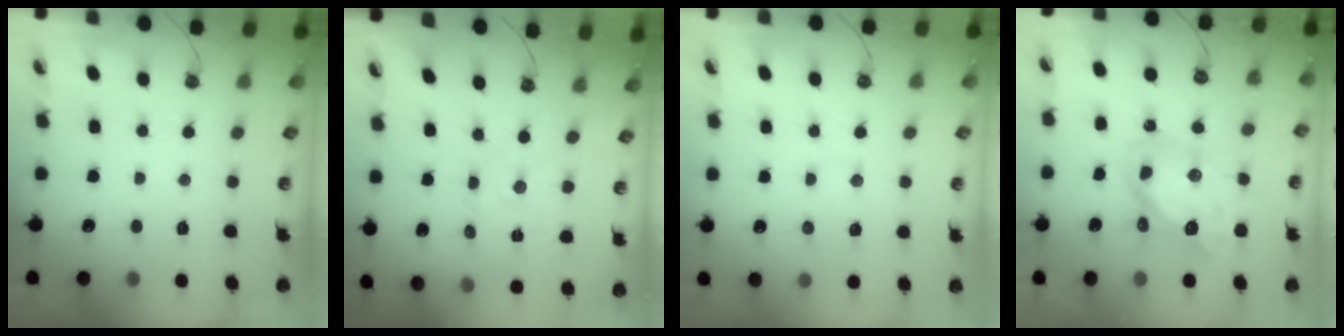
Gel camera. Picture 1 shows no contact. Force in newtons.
{"total": 2.7, "press": 2.7, "slide": 0.1}
{"total": 5.8, "press": 5.7, "slide": 0.7}
{"total": 13.0, "press": 12.9, "slide": 1.3}